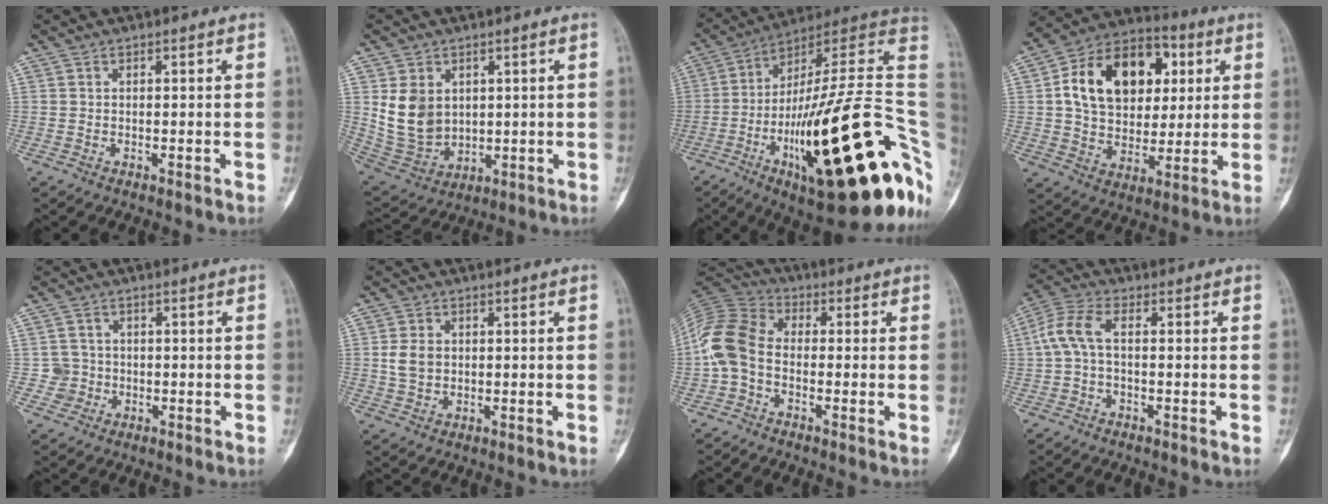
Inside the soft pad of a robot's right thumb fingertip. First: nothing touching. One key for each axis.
{"total": 10.6, "fx": 2.5, "fy": 8.3, "fz": 6.1, "tx": -0.089, "ty": -0.016, "tz": 0.073}
{"total": 37.8, "fx": -9.1, "fy": 10.3, "fz": 35.2, "tx": -0.448, "ty": 0.061, "tz": -0.141}
{"total": 20.6, "fx": 4.9, "fy": 14.4, "fz": 14.0, "tx": -0.200, "ty": 0.009, "tz": 0.080}
{"total": 3.1, "fx": -0.5, "fy": 3.0, "fz": -0.3, "tx": 0.027, "ty": 0.010, "tz": -0.015}
{"total": 4.2, "fx": 0.3, "fy": 3.3, "fz": 2.6, "tx": -0.042, "ty": 0.003, "tz": 0.008}
{"total": 10.6, "fx": -1.8, "fy": 7.4, "fz": 7.4, "tx": -0.151, "ty": 0.028, "tz": -0.052}
{"total": 6.1, "fx": -0.1, "fy": 2.8, "fz": 5.4, "tx": -0.131, "ty": 0.022, "tz": -0.010}